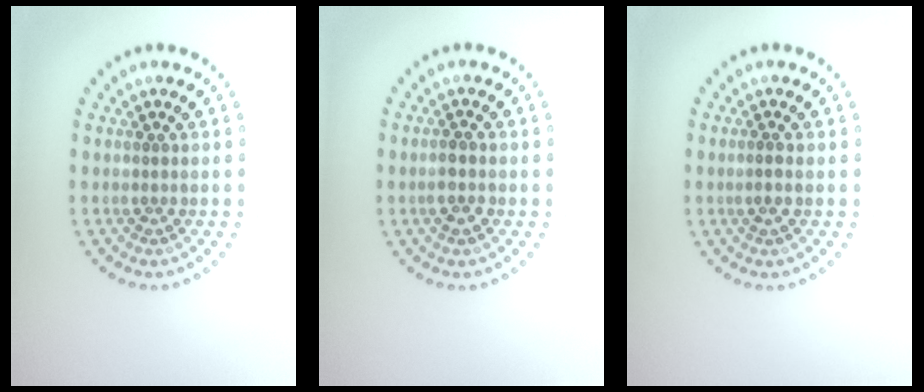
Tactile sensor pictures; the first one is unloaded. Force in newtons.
{"total": 1.6, "press": 1.5, "slide": 0.4}
{"total": 0.6, "press": 0.4, "slide": 0.4}